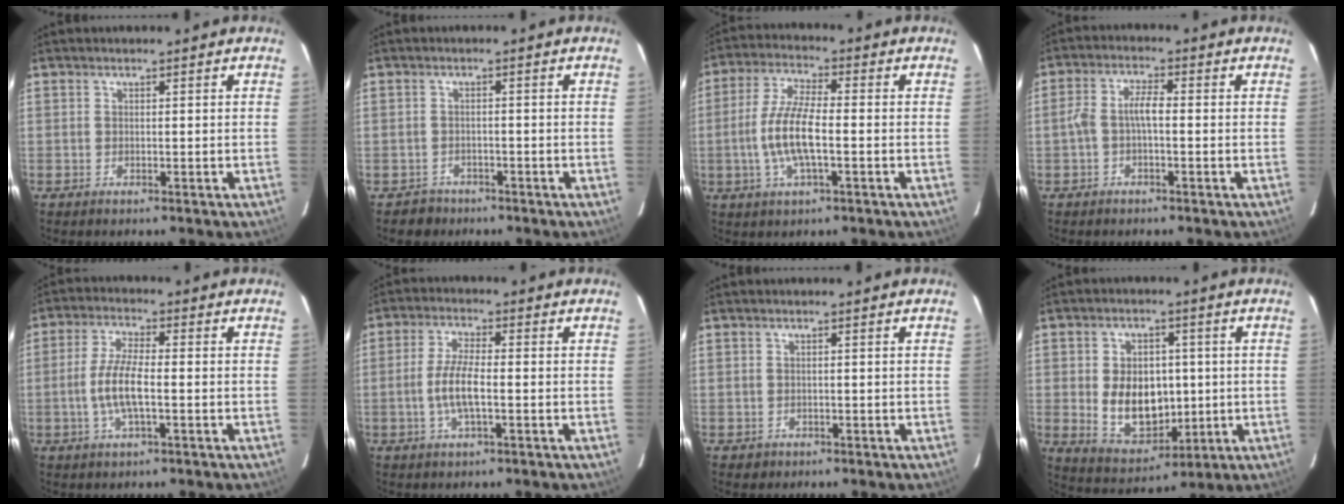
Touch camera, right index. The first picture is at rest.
{"total": 3.0, "force": [-2.0, 2.2, -0.2], "torque": [-0.001, 0.012, -0.028]}
{"total": 9.6, "force": [-1.9, 2.6, 9.1], "torque": [-0.188, 0.000, -0.039]}
{"total": 4.1, "force": [-0.9, 1.4, 3.8], "torque": [-0.082, 0.014, -0.017]}
{"total": 7.4, "force": [-1.4, 1.9, 7.0], "torque": [-0.143, -0.001, -0.029]}
{"total": 6.6, "force": [-1.3, 1.7, 6.2], "torque": [-0.126, -0.001, -0.027]}
{"total": 1.3, "force": [-0.5, 1.2, 0.2], "torque": [-0.005, 0.002, 0.001]}
{"total": 11.6, "force": [-0.2, 8.3, 8.2], "torque": [-0.162, -0.004, 0.019]}